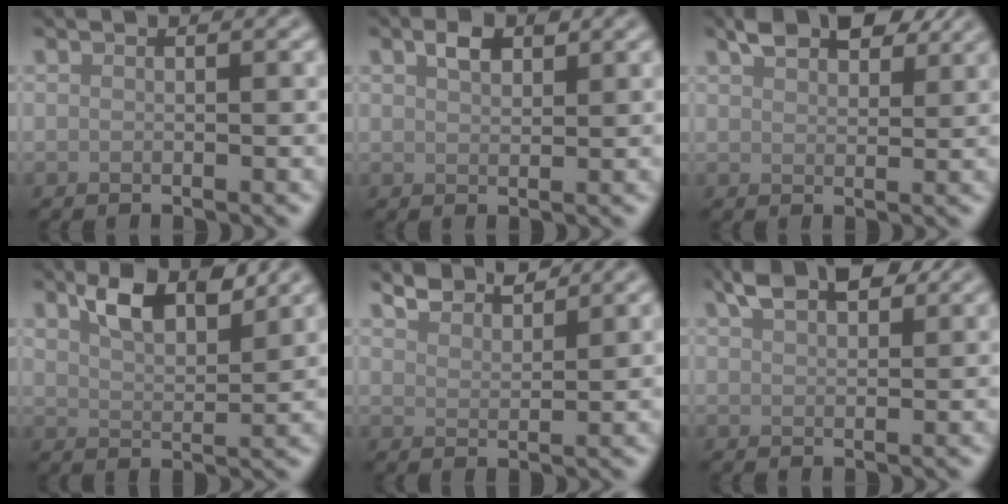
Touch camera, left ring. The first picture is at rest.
{"total": 2.0, "force": [1.2, 1.0, 1.3], "torque": [-0.024, 0.006, 0.022]}
{"total": 4.9, "force": [3.3, 2.3, 2.8], "torque": [-0.046, 0.008, 0.056]}
{"total": 5.1, "force": [3.2, 2.1, 3.4], "torque": [-0.062, 0.002, 0.055]}
{"total": 3.3, "force": [3.2, 0.4, 0.7], "torque": [-0.014, 0.002, 0.056]}
{"total": 4.5, "force": [2.9, 2.0, 2.8], "torque": [-0.050, 0.012, 0.049]}